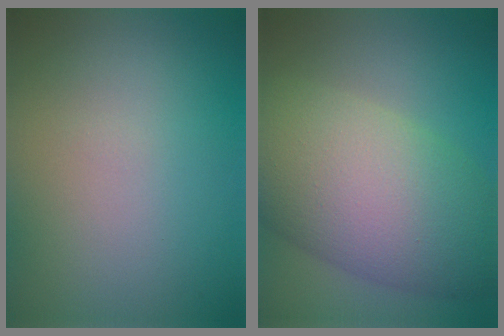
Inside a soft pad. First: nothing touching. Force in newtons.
{"total": 11.1, "press": 11.1, "slide": 0.6}